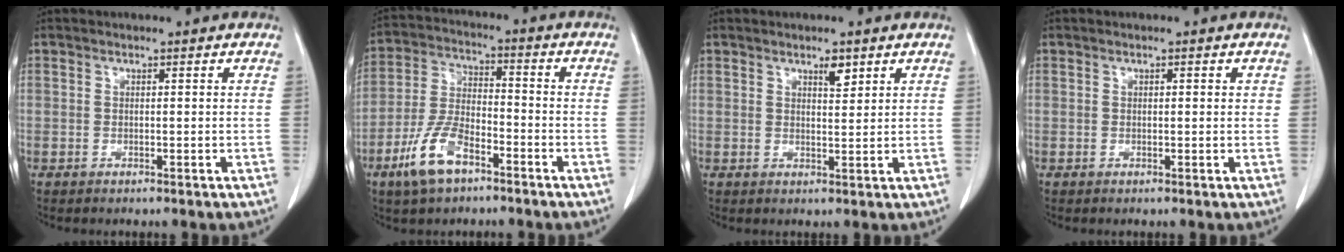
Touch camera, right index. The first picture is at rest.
{"total": 8.2, "force": [-4.7, 3.7, 5.6], "torque": [-0.129, 0.002, -0.088]}
{"total": 2.4, "force": [1.6, 0.7, 1.6], "torque": [-0.028, -0.004, 0.027]}
{"total": 1.2, "force": [0.4, 0.4, 1.1], "torque": [-0.015, 0.002, 0.004]}